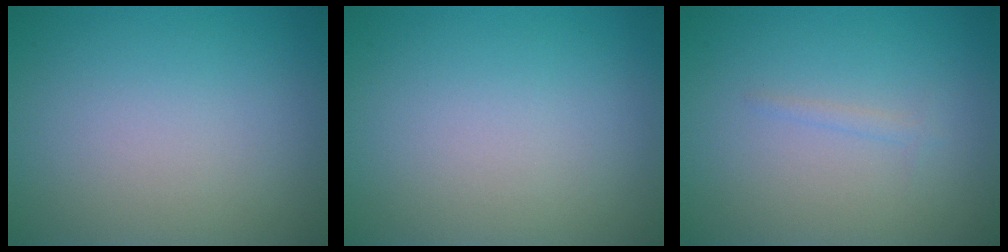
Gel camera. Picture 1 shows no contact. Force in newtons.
{"total": 0.0}
{"total": 0.7, "press": 0.7, "slide": 0.1}